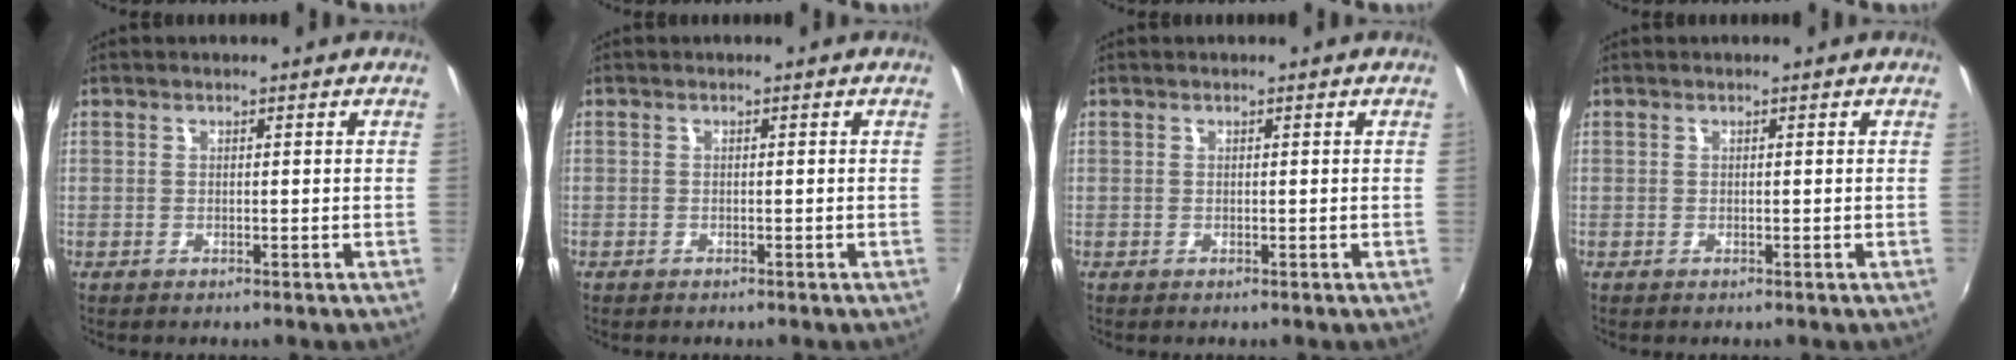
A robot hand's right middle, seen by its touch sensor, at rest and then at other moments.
{"total": 0.7, "force": [-0.5, 0.4, 0.0], "torque": [-0.002, 0.002, -0.009]}
{"total": 0.0}
{"total": 0.0}